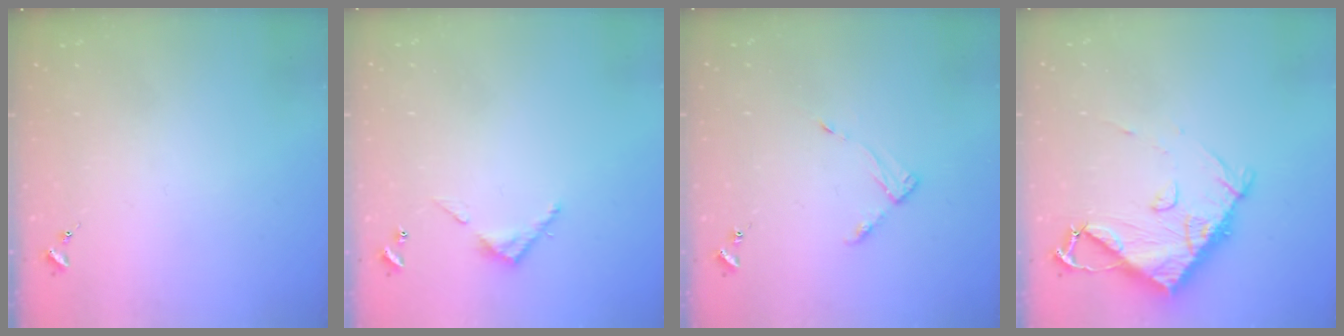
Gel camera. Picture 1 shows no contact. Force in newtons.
{"total": 3.9, "press": 3.9, "slide": 0.3}
{"total": 4.9, "press": 4.8, "slide": 0.6}
{"total": 10.9, "press": 10.8, "slide": 1.4}